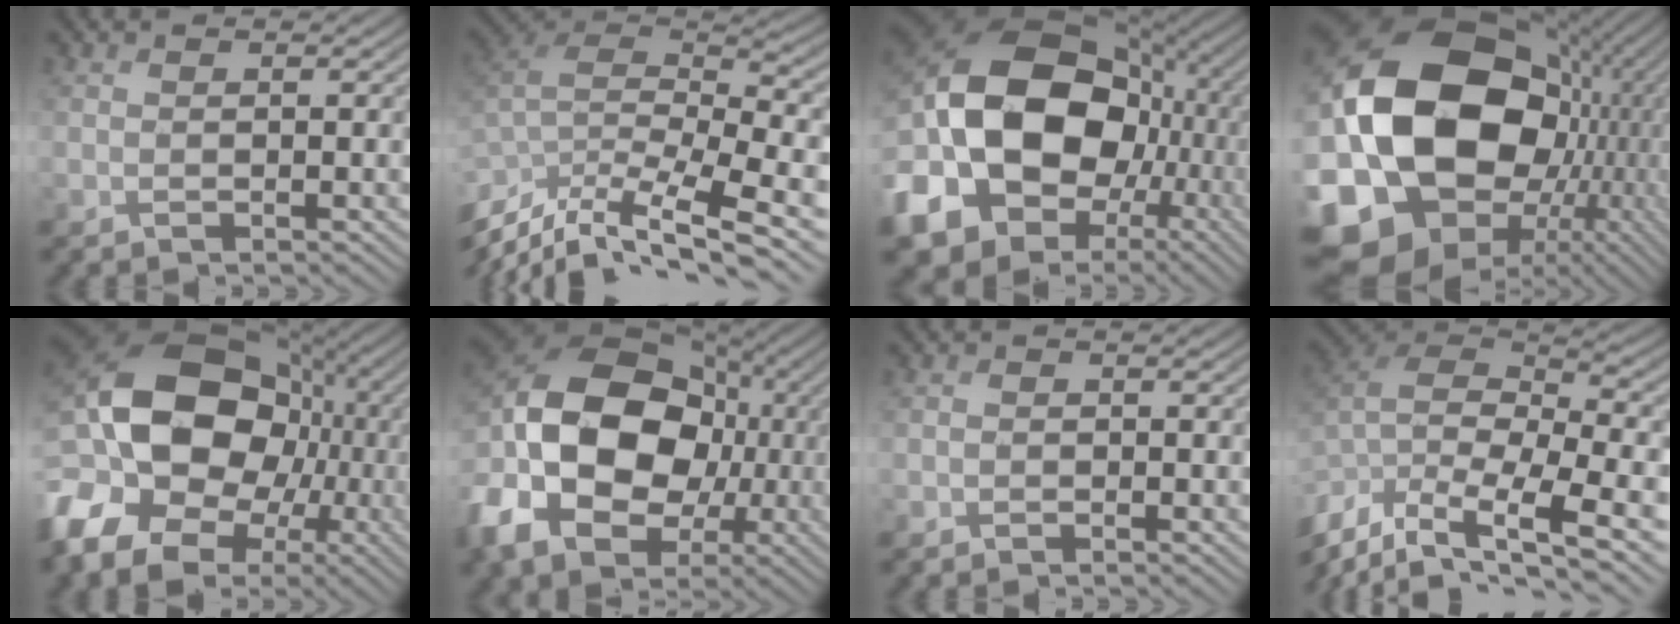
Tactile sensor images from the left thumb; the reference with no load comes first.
{"total": 13.2, "force": [-7.1, 5.4, 9.7], "torque": [-0.251, -0.012, -0.117]}
{"total": 22.1, "force": [-1.4, 17.4, 13.5], "torque": [-0.337, -0.010, -0.033]}
{"total": 22.9, "force": [-1.2, 18.5, 13.4], "torque": [-0.334, -0.066, 0.023]}
{"total": 21.5, "force": [-2.7, 16.2, 13.8], "torque": [-0.313, -0.014, -0.063]}
{"total": 19.5, "force": [-3.9, 14.2, 12.8], "torque": [-0.289, -0.002, -0.096]}
{"total": 0.6, "force": [-0.4, 0.3, 0.1], "torque": [-0.002, 0.000, -0.009]}
{"total": 14.4, "force": [-8.2, 6.8, 9.7], "torque": [-0.263, -0.007, -0.119]}